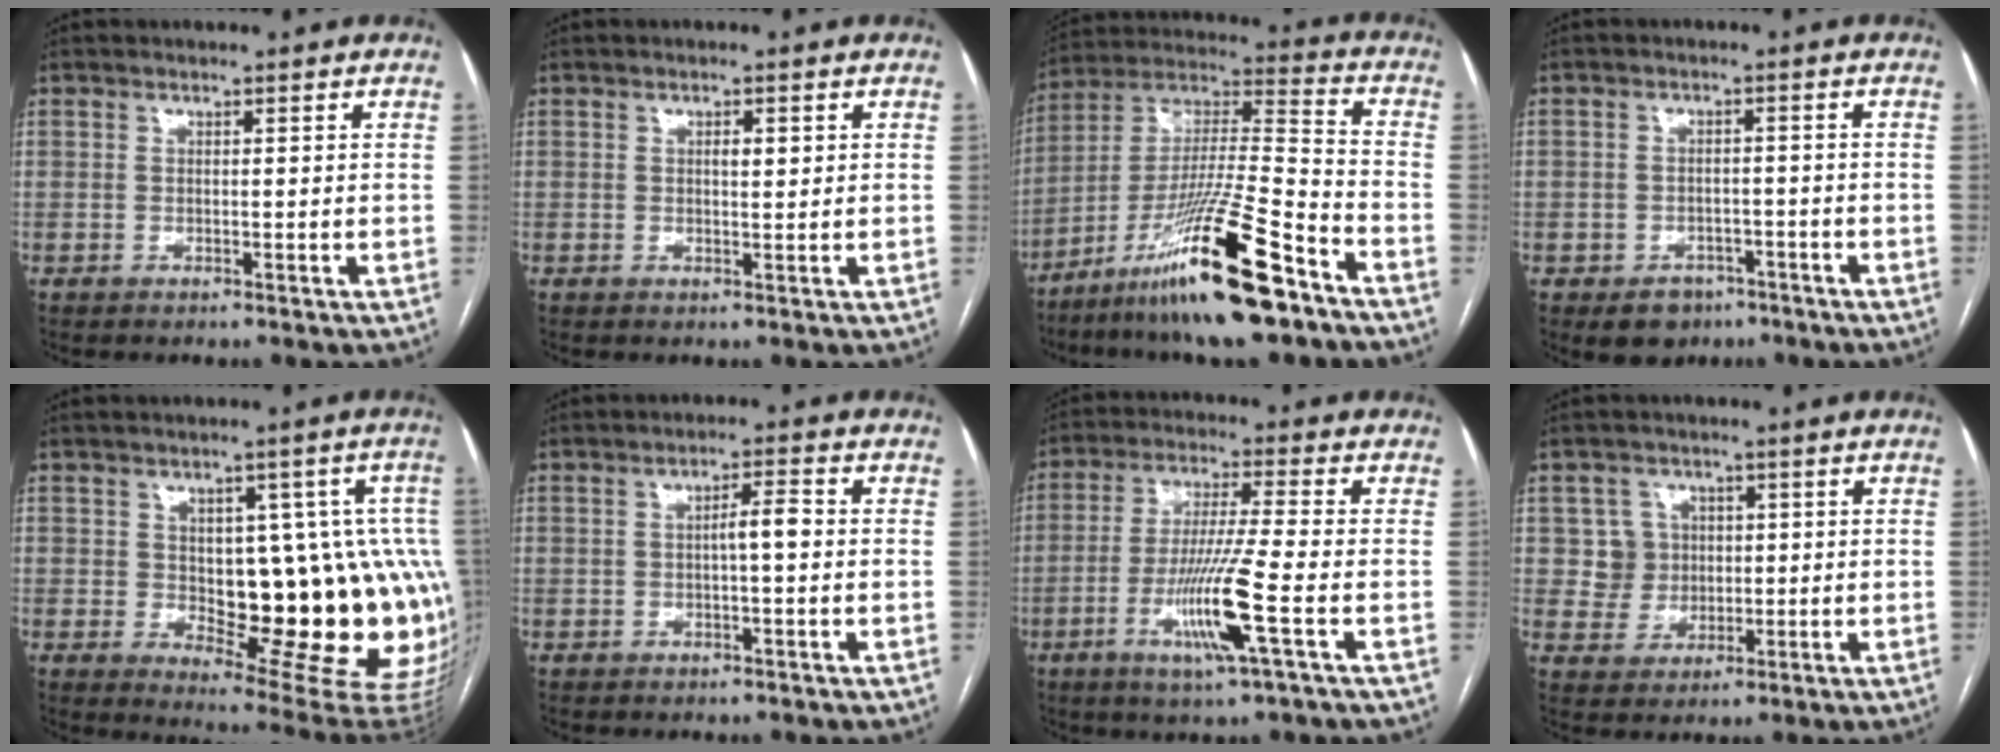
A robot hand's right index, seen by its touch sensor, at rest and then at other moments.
{"total": 2.4, "force": [0.4, 0.8, 2.2], "torque": [-0.036, 0.002, 0.007]}
{"total": 20.4, "force": [-12.8, 1.1, 15.9], "torque": [-0.304, -0.028, -0.228]}
{"total": 5.2, "force": [-3.0, 4.0, 1.3], "torque": [-0.013, 0.008, -0.036]}
{"total": 18.4, "force": [-0.8, 7.2, 17.0], "torque": [-0.143, 0.023, 0.017]}
{"total": 3.1, "force": [-0.2, 0.4, 3.0], "torque": [-0.048, 0.006, -0.004]}
{"total": 10.7, "force": [-3.7, -0.9, 10.0], "torque": [-0.200, -0.016, -0.069]}
{"total": 4.8, "force": [1.0, 4.7, 0.1], "torque": [0.004, 0.017, 0.025]}